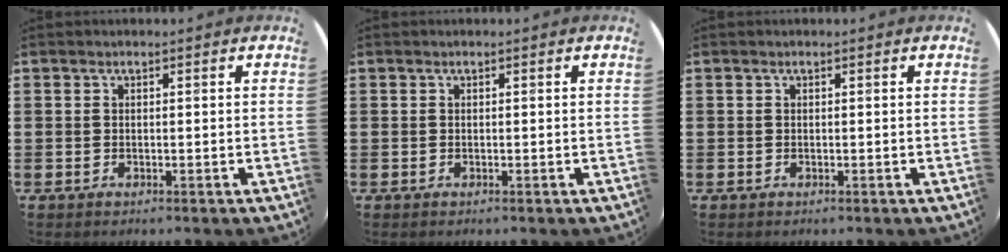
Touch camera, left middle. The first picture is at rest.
{"total": 0.0}
{"total": 0.0}